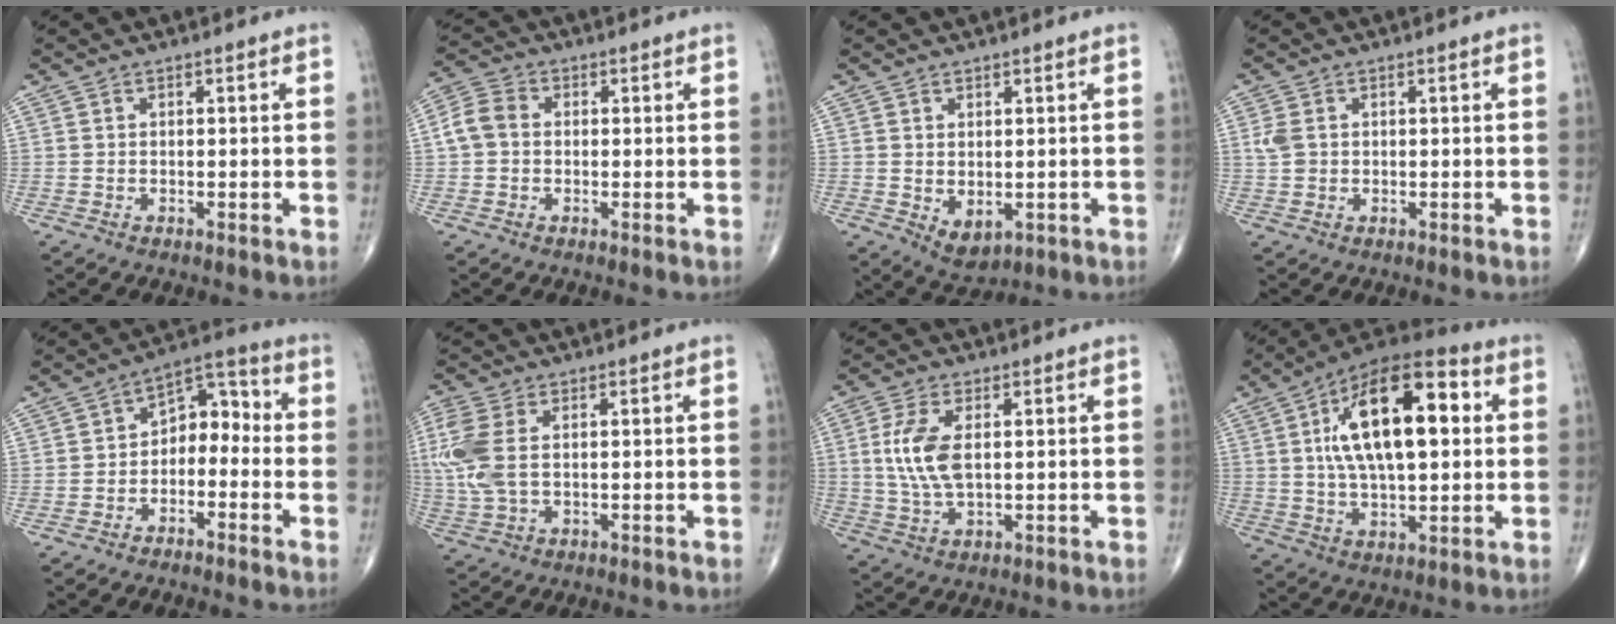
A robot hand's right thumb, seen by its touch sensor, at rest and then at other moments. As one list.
[{"total": 5.4, "force": [0.1, 4.3, 3.2], "torque": [-0.065, 0.017, -0.007]}, {"total": 4.3, "force": [-0.4, 2.8, 3.2], "torque": [-0.042, -0.006, 0.011]}, {"total": 2.5, "force": [0.3, 1.9, 1.6], "torque": [-0.037, 0.003, 0.007]}, {"total": 8.0, "force": [-2.1, 5.4, 5.5], "torque": [-0.055, 0.051, -0.048]}, {"total": 9.2, "force": [1.3, 5.3, 7.4], "torque": [-0.208, 0.009, 0.029]}, {"total": 8.2, "force": [1.2, 3.9, 7.1], "torque": [-0.162, -0.004, 0.027]}, {"total": 21.2, "force": [4.2, 9.6, 18.4], "torque": [-0.290, 0.016, 0.062]}]